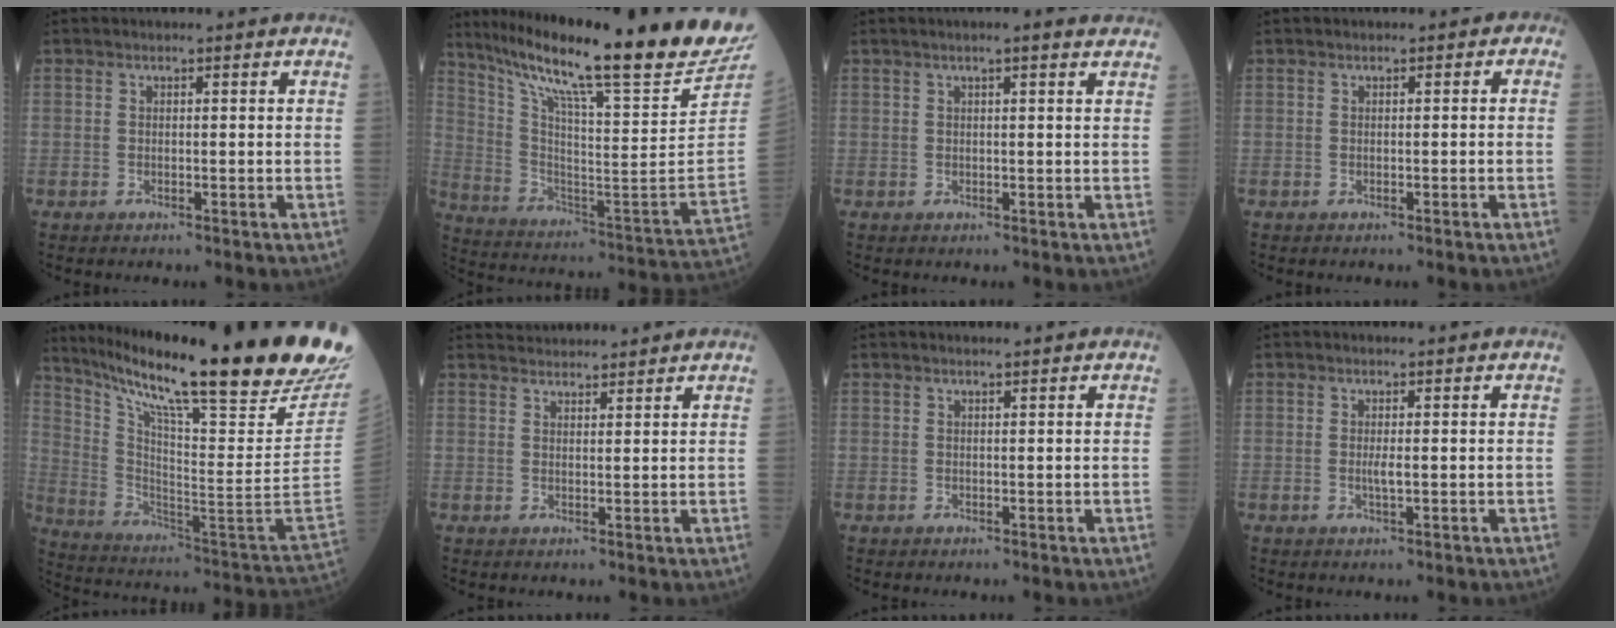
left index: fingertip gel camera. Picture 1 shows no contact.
{"total": 28.7, "force": [23.5, 0.7, 16.4], "torque": [-0.284, -0.088, 0.340]}
{"total": 4.0, "force": [2.8, 0.3, 2.8], "torque": [-0.040, 0.018, 0.033]}
{"total": 0.9, "force": [-0.5, 0.6, 0.4], "torque": [0.000, 0.004, -0.012]}
{"total": 34.0, "force": [26.4, 0.7, 21.5], "torque": [-0.320, -0.099, 0.377]}
{"total": 4.4, "force": [4.4, 0.2, 0.6], "torque": [-0.014, 0.027, 0.069]}
{"total": 0.7, "force": [0.6, -0.2, 0.2], "torque": [-0.009, -0.001, 0.014]}
{"total": 1.3, "force": [0.0, 0.0, 1.3], "torque": [-0.030, -0.002, 0.002]}